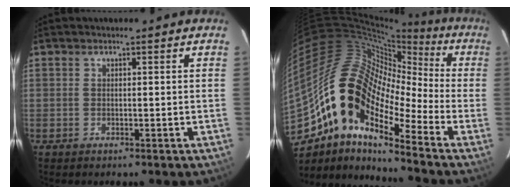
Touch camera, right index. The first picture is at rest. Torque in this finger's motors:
{"motor_torque": [1.11, -1.03, 1.05, 0.21]}